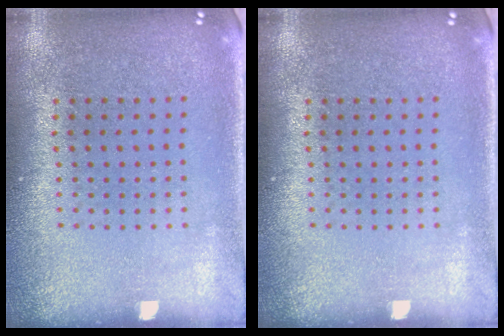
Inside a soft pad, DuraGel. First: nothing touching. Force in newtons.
{"total": 0.0}